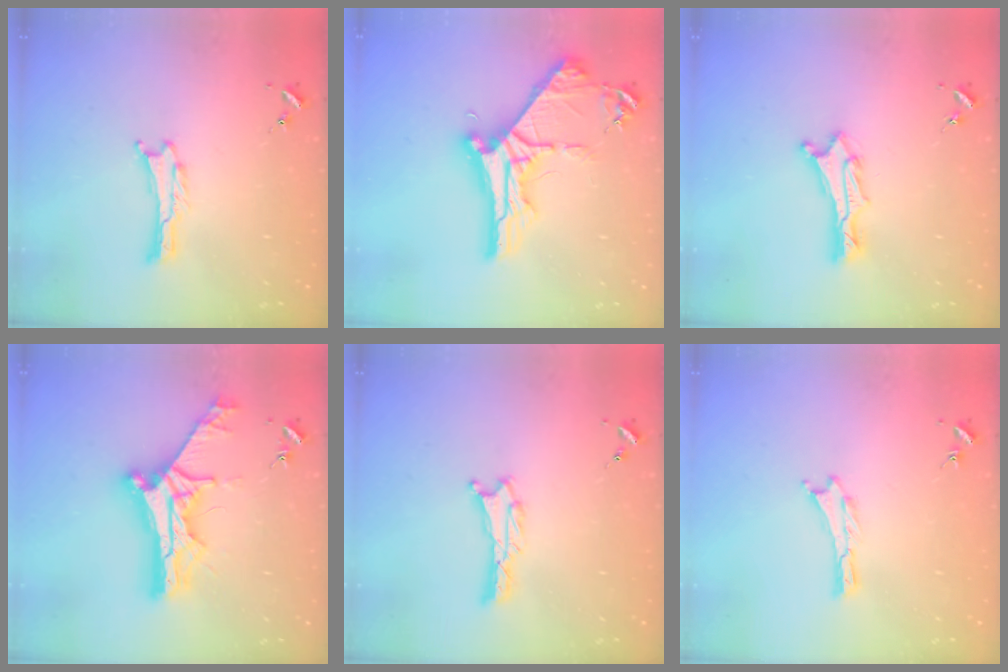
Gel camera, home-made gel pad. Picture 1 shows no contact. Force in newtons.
{"total": 10.4, "press": 10.3, "slide": 1.3}
{"total": 2.4, "press": 2.4, "slide": 0.3}
{"total": 14.7, "press": 14.7, "slide": 1.3}
{"total": 1.3, "press": 1.2, "slide": 0.1}
{"total": 0.0}